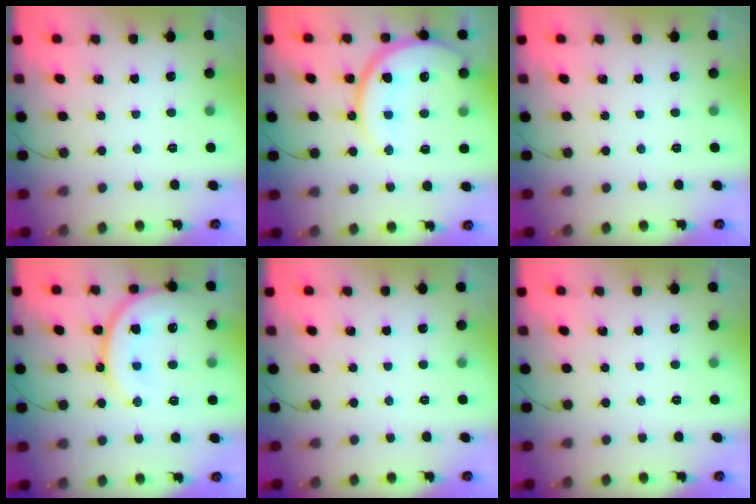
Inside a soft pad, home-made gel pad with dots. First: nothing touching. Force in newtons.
{"total": 15.4, "press": 15.3, "slide": 1.6}
{"total": 0.0}
{"total": 16.6, "press": 16.5, "slide": 2.0}
{"total": 0.0}
{"total": 0.0}